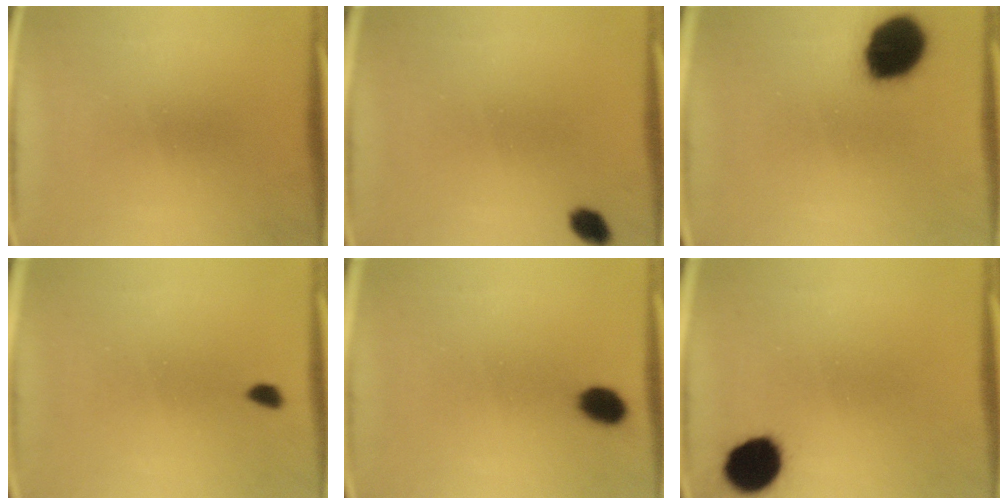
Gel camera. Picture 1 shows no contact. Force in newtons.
{"total": 2.5}
{"total": 15.5}
{"total": 1.7}
{"total": 5.2}
{"total": 9.8}